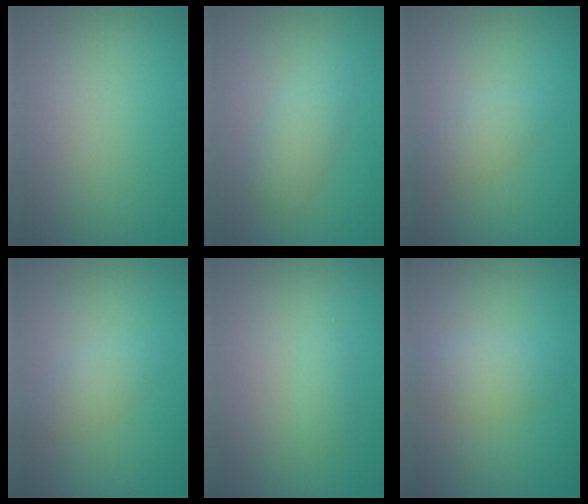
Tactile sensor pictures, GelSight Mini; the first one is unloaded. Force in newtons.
{"total": 2.7, "press": 2.7, "slide": 0.1}
{"total": 1.7, "press": 1.7, "slide": 0.1}
{"total": 1.7, "press": 1.7, "slide": 0.1}
{"total": 1.0, "press": 1.0, "slide": 0.1}
{"total": 2.5, "press": 2.5, "slide": 0.2}